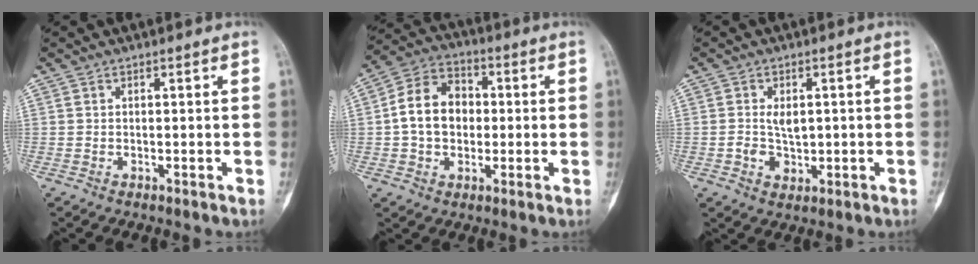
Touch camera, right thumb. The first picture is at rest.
{"total": 11.3, "force": [0.0, 8.6, 7.2], "torque": [-0.106, 0.027, -0.009]}
{"total": 4.5, "force": [-0.1, 3.1, 3.3], "torque": [-0.041, -0.002, 0.005]}